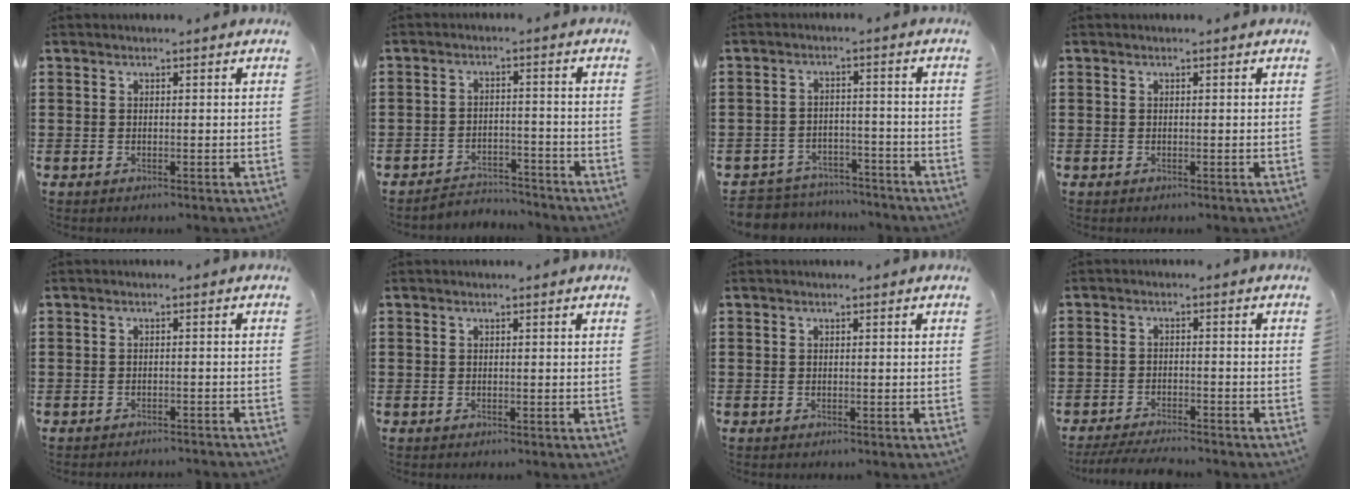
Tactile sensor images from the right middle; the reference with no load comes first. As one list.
[{"total": 3.5, "force": [-3.5, 0.6, -0.1], "torque": [-0.006, 0.002, -0.076]}, {"total": 4.5, "force": [-4.4, 0.8, -0.2], "torque": [-0.010, 0.004, -0.097]}, {"total": 0.0}, {"total": 1.2, "force": [-1.2, -0.1, 0.0], "torque": [-0.004, 0.003, -0.026]}, {"total": 0.0}, {"total": 0.0}, {"total": 3.5, "force": [-3.4, 0.1, 0.9], "torque": [-0.023, -0.003, -0.070]}]